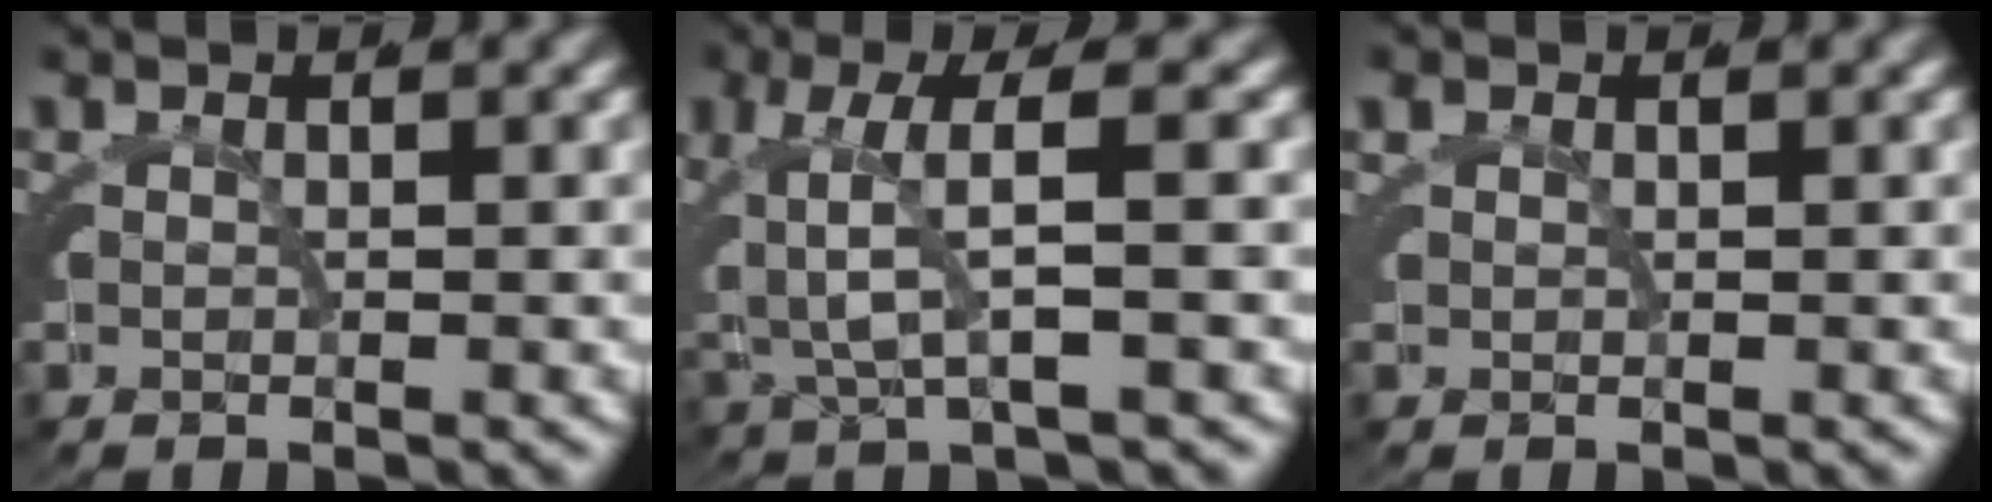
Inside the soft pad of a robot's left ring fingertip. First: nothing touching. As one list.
[{"total": 4.1, "force": [0.8, 1.8, 3.5], "torque": [-0.076, 0.007, 0.008]}, {"total": 1.1, "force": [0.3, 1.0, 0.2], "torque": [-0.004, -0.004, 0.008]}]